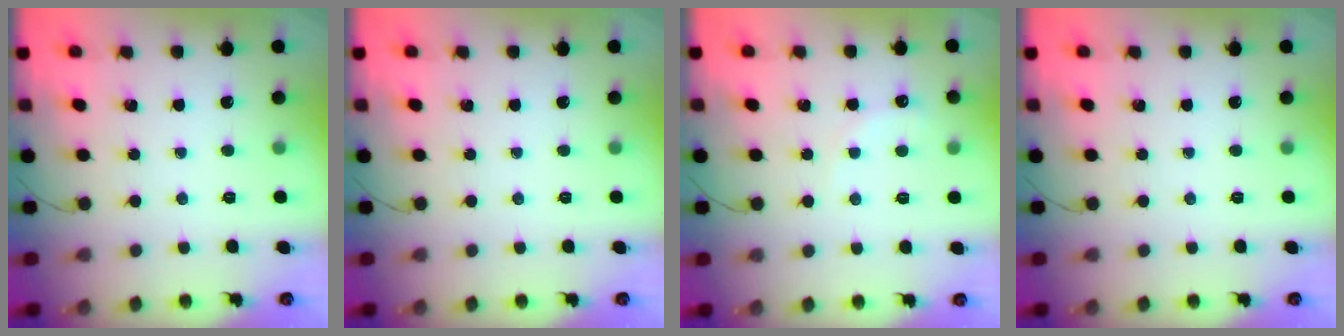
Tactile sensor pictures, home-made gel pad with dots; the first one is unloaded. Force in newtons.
{"total": 0.0}
{"total": 5.4, "press": 5.2, "slide": 1.5}
{"total": 0.0}